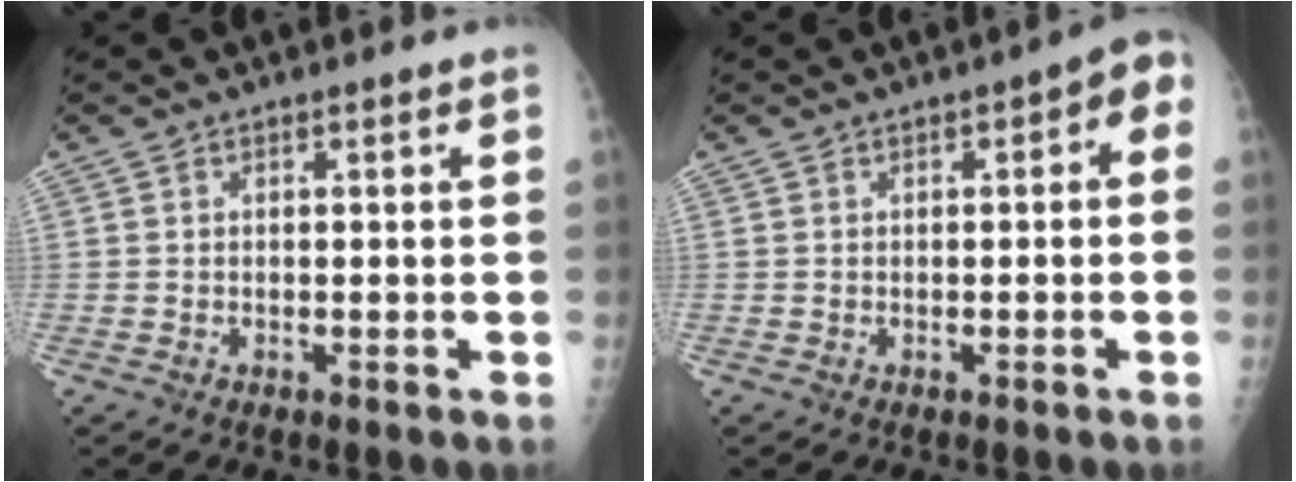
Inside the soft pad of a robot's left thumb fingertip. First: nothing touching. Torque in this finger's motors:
{"motor_torque": [-0.14, 0.27, -0.03, 0.08, 0.03]}